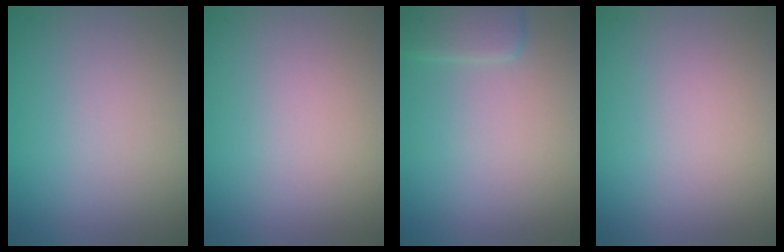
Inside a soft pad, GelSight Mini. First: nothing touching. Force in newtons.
{"total": 0.0}
{"total": 2.5, "press": 2.5, "slide": 0.2}
{"total": 0.0}